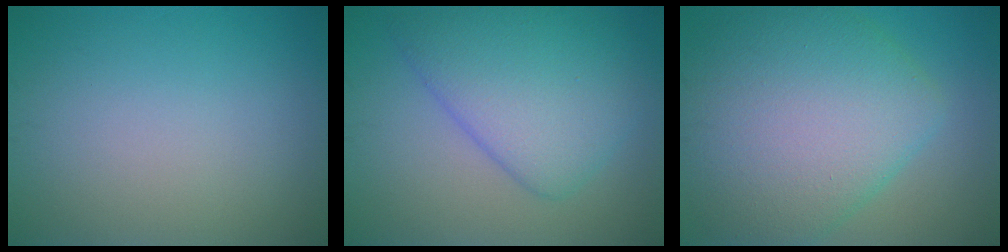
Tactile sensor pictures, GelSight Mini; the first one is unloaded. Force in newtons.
{"total": 7.2, "press": 7.2, "slide": 0.3}
{"total": 10.7, "press": 10.7, "slide": 0.4}